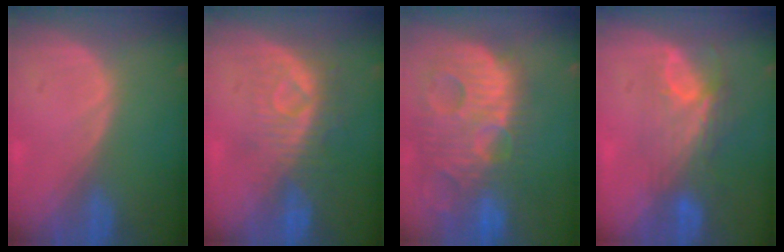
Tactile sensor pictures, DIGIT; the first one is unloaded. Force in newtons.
{"total": 8.3, "press": 7.5, "slide": 3.6}
{"total": 14.5, "press": 12.5, "slide": 7.3}
{"total": 7.9, "press": 6.8, "slide": 3.9}